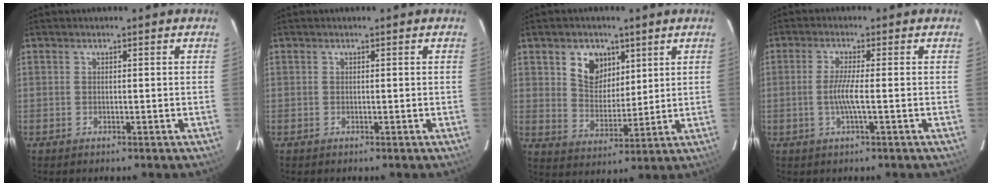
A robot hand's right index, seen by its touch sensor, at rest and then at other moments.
{"total": 0.0}
{"total": 8.5, "force": [4.2, 6.2, 4.1], "torque": [-0.071, 0.006, 0.080]}
{"total": 3.9, "force": [-0.9, -0.4, 3.8], "torque": [-0.076, -0.006, -0.018]}